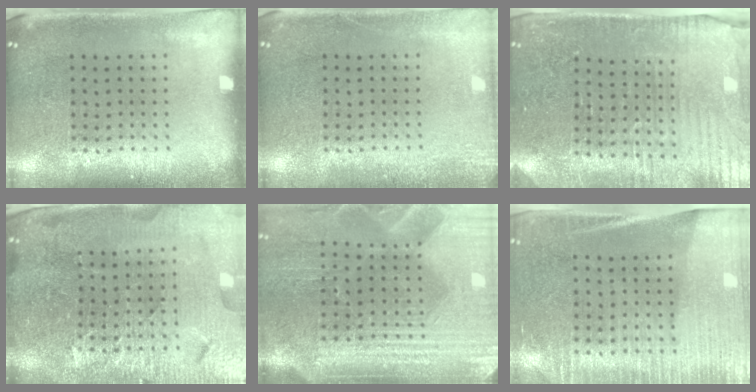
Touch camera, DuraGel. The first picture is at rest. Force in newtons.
{"total": 2.1, "press": 2.1, "slide": 0.3}
{"total": 3.5, "press": 3.5, "slide": 0.3}
{"total": 5.5, "press": 5.1, "slide": 2.3}
{"total": 4.6, "press": 4.1, "slide": 2.2}
{"total": 3.4, "press": 3.0, "slide": 1.6}